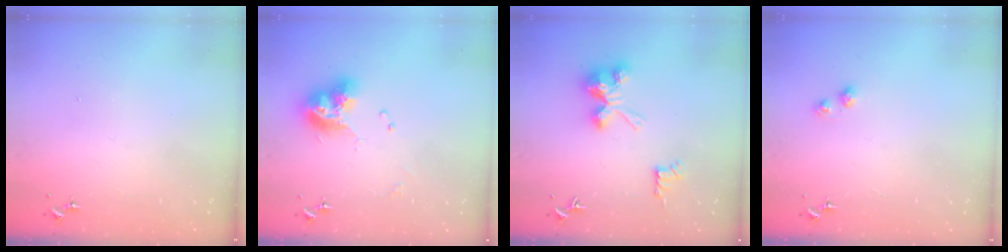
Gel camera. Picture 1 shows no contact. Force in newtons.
{"total": 12.0, "press": 11.9, "slide": 1.3}
{"total": 10.0, "press": 10.0, "slide": 0.1}
{"total": 2.8, "press": 2.8, "slide": 0.4}